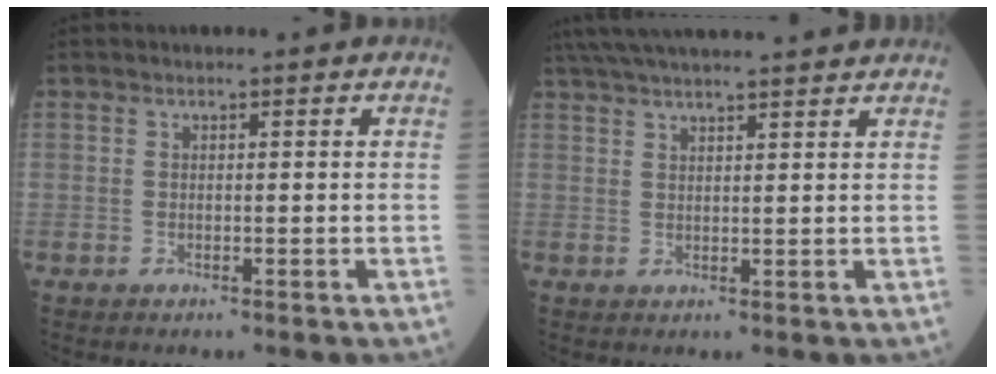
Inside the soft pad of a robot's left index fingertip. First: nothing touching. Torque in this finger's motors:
{"motor_torque": [0.84, -1.30, 0.10, 0.05]}